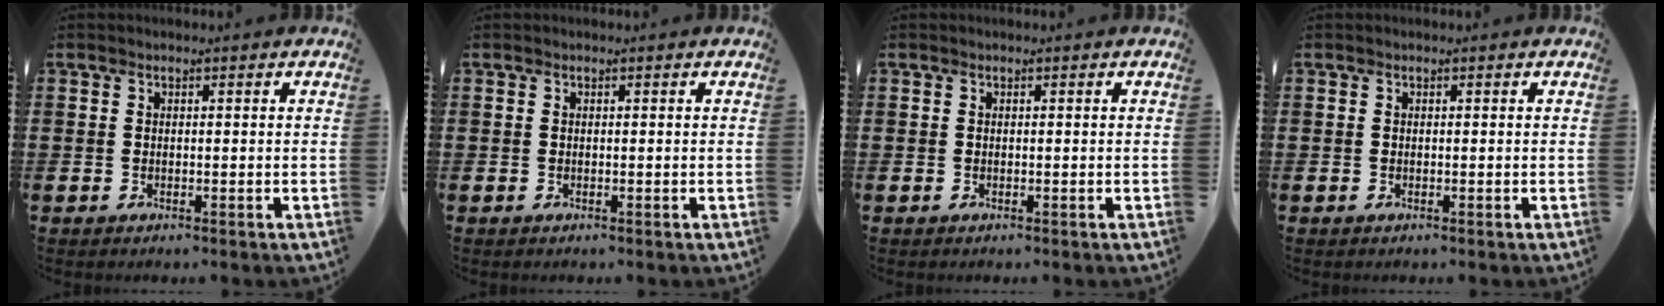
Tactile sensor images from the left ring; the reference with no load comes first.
{"total": 0.0}
{"total": 0.0}
{"total": 0.0}